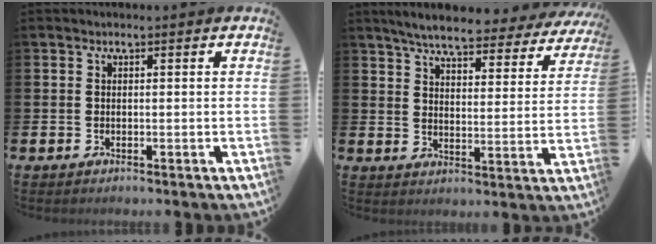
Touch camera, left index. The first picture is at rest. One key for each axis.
{"total": 6.1, "fx": 5.7, "fy": 0.7, "fz": 2.1, "tx": -0.061, "ty": -0.034, "tz": 0.095}